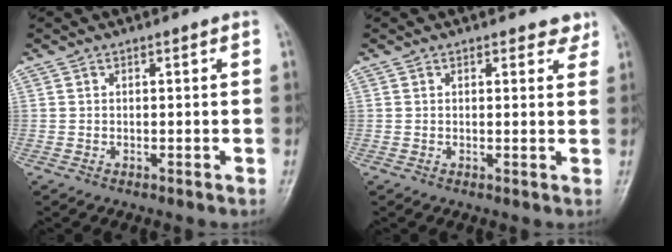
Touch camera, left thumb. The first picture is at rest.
{"total": 2.5, "force": [1.9, 1.3, 0.8], "torque": [0.015, -0.009, 0.016]}